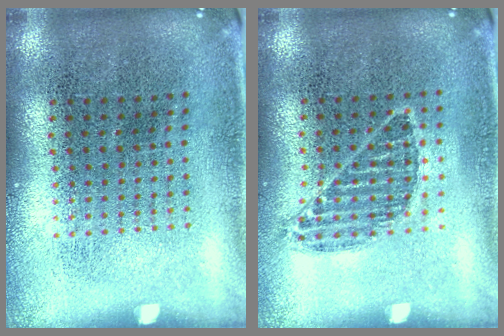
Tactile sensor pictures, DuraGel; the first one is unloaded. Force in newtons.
{"total": 0.7, "press": 0.7, "slide": 0.2}